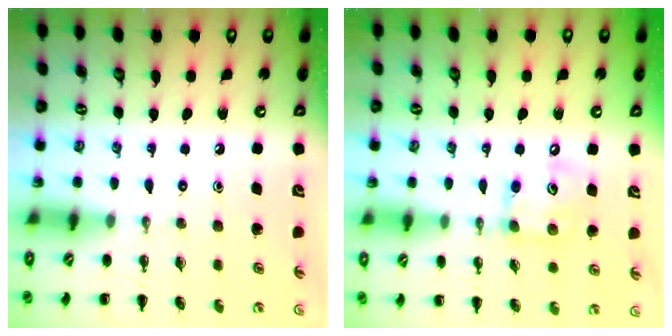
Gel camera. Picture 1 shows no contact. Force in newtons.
{"total": 8.9, "press": 8.8, "slide": 1.0}